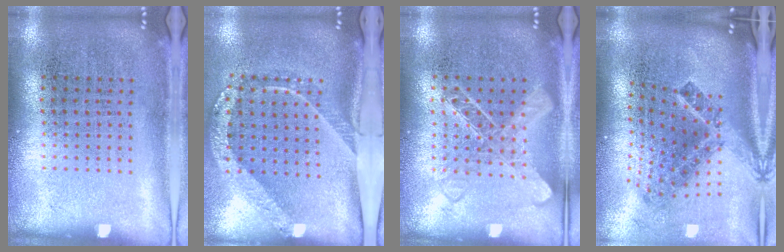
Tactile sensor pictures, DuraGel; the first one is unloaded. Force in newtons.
{"total": 2.5, "press": 1.7, "slide": 1.8}
{"total": 1.4, "press": 1.4, "slide": 0.3}
{"total": 2.8, "press": 1.7, "slide": 2.2}